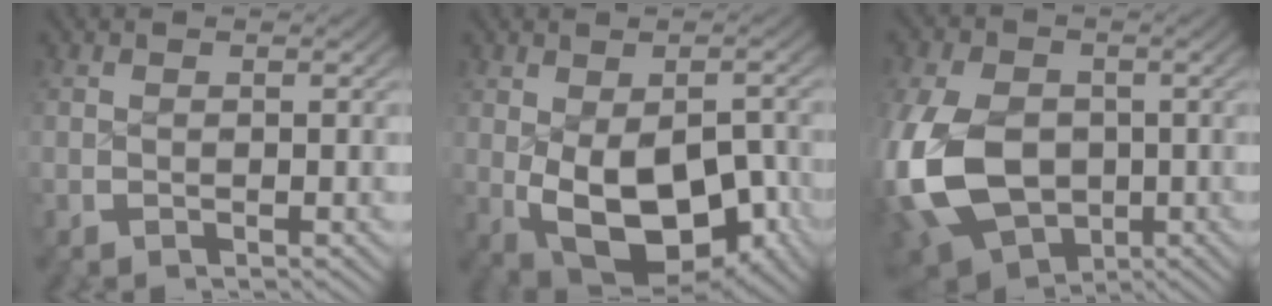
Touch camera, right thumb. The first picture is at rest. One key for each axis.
{"total": 13.7, "fx": -3.5, "fy": 8.7, "fz": 10.0, "tx": -0.200, "ty": -0.070, "tz": -0.015}
{"total": 13.2, "fx": -2.3, "fy": 9.7, "fz": 8.6, "tx": -0.223, "ty": -0.061, "tz": -0.009}